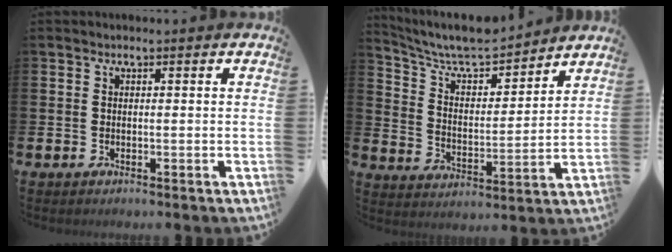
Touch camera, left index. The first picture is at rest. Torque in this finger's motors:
{"motor_torque": [0.94, -0.96, 0.43, 0.07]}